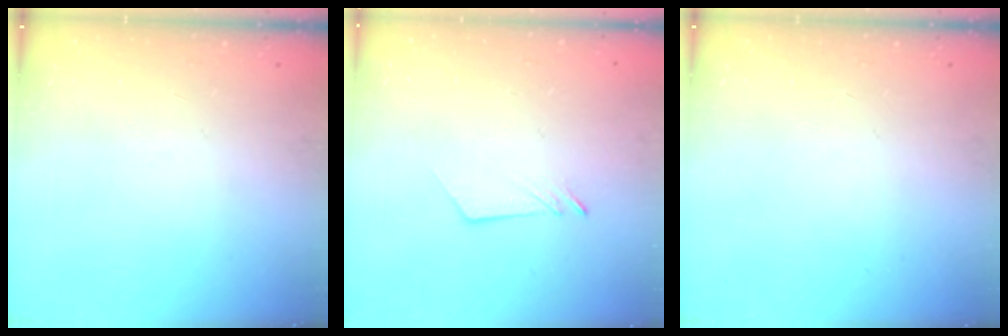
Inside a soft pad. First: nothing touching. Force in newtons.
{"total": 2.5, "press": 2.5, "slide": 0.2}
{"total": 0.0}